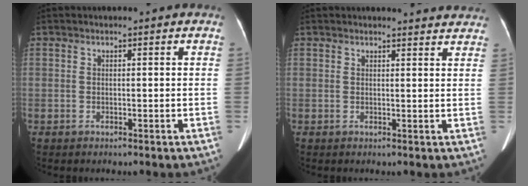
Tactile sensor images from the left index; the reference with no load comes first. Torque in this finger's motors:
{"motor_torque": [0.18, -0.19, 0.00, 0.01]}